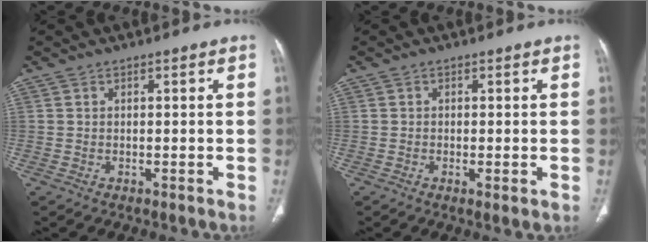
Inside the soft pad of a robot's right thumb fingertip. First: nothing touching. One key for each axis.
{"total": 1.6, "fx": -0.5, "fy": 0.3, "fz": 1.5, "tx": -0.031, "ty": -0.006, "tz": -0.010}